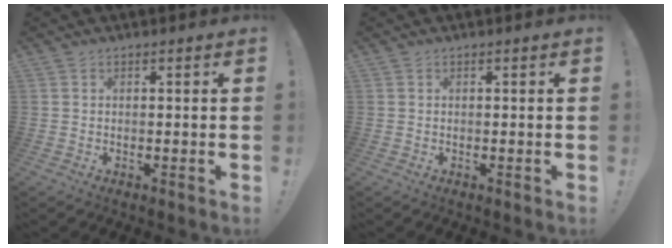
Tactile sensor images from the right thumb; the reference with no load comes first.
{"total": 0.0}